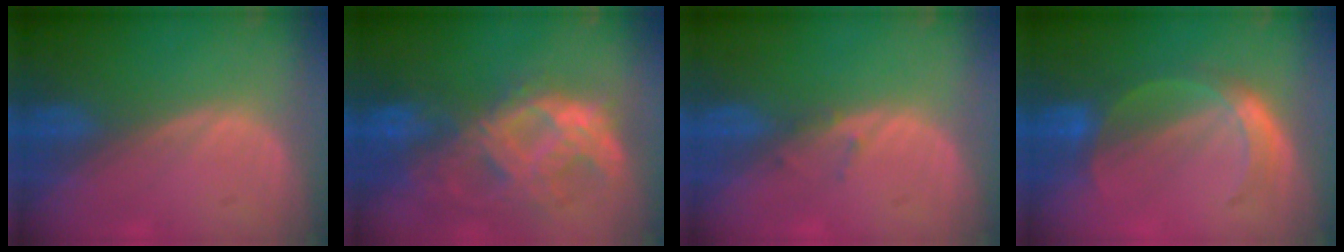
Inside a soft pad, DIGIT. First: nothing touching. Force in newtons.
{"total": 10.9, "press": 9.3, "slide": 5.7}
{"total": 1.1, "press": 0.8, "slide": 0.7}
{"total": 4.9, "press": 4.9, "slide": 0.3}